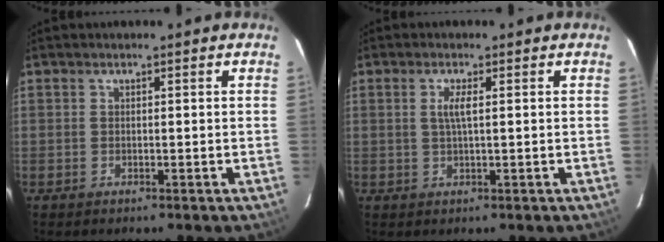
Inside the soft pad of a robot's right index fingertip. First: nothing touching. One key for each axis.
{"total": 2.4, "fx": 0.4, "fy": 0.1, "fz": 2.3, "tx": -0.046, "ty": 0.001, "tz": 0.006}